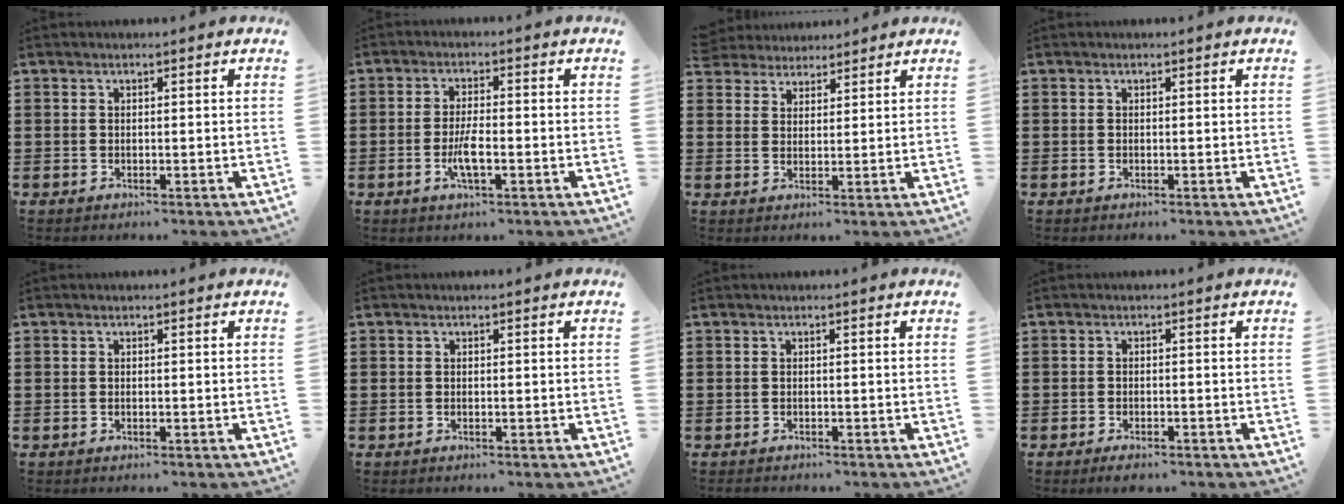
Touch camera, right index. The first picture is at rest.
{"total": 4.5, "force": [-1.5, 1.1, 4.1], "torque": [-0.089, -0.005, -0.032]}
{"total": 3.4, "force": [3.0, 1.3, -0.7], "torque": [0.000, 0.001, 0.060]}
{"total": 0.0}
{"total": 0.0}
{"total": 0.0}
{"total": 0.5, "force": [-0.4, 0.2, -0.2], "torque": [0.003, 0.004, -0.011]}
{"total": 1.3, "force": [-1.3, 0.3, 0.3], "torque": [-0.010, 0.000, -0.025]}